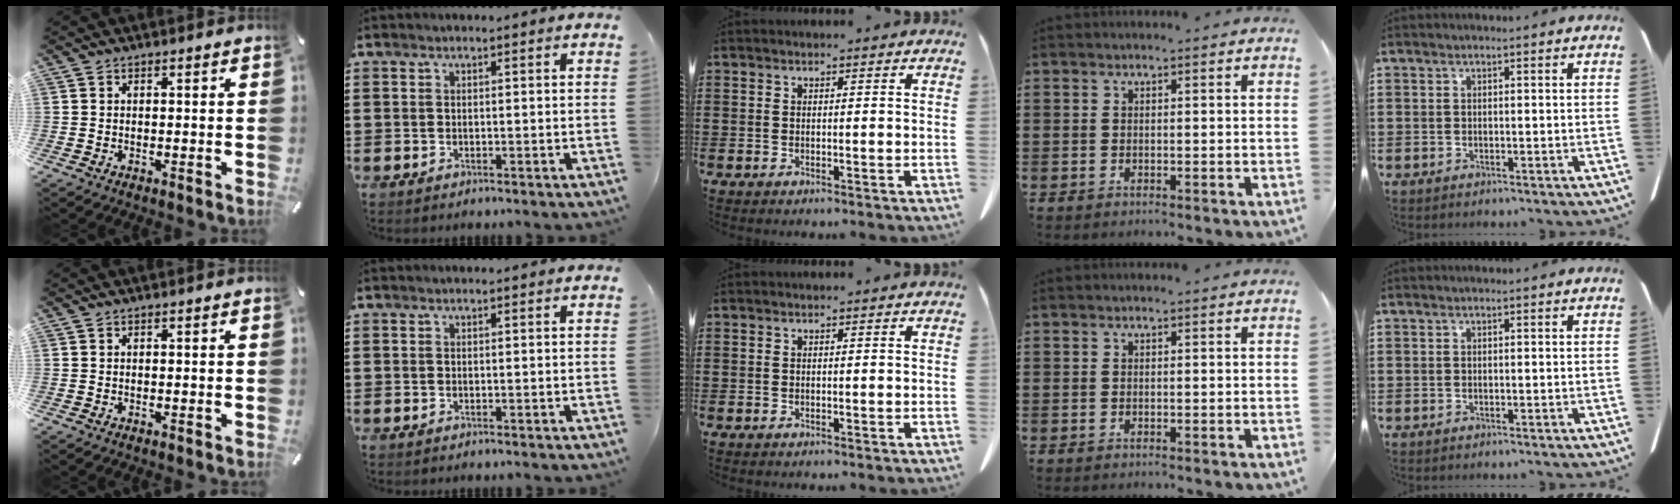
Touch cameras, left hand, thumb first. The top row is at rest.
{}